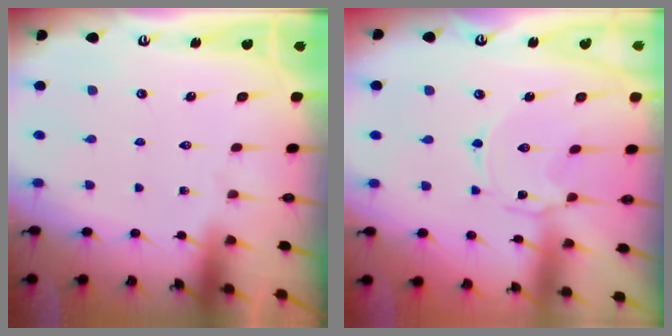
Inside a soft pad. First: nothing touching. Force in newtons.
{"total": 1.2, "press": 1.1, "slide": 0.4}